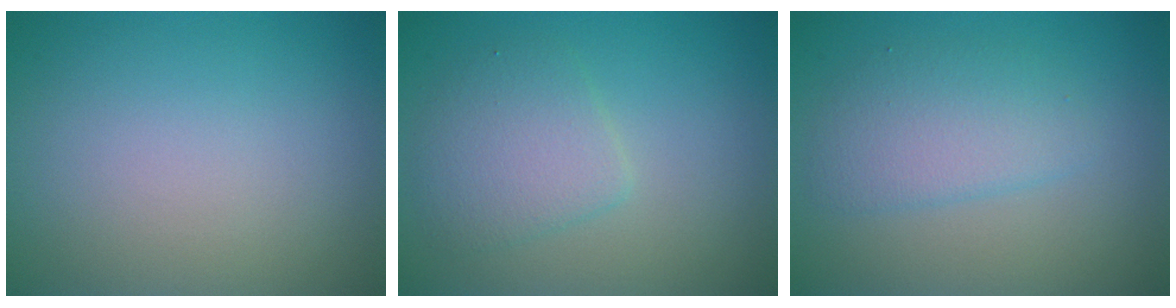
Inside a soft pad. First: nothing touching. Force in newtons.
{"total": 3.4, "press": 3.4, "slide": 0.1}
{"total": 3.2, "press": 3.2, "slide": 0.0}